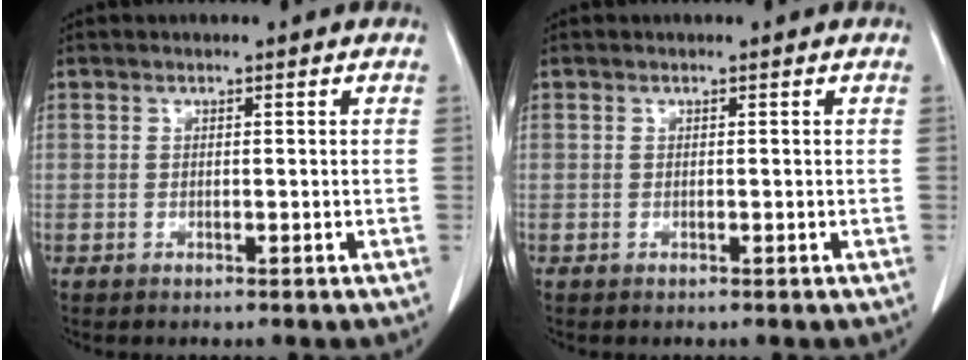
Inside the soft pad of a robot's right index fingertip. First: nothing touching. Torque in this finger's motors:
{"motor_torque": [-0.05, 0.05, 0.00, 0.00]}